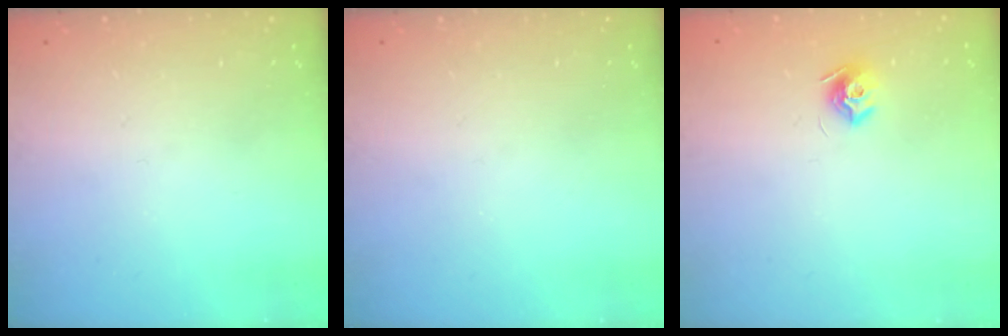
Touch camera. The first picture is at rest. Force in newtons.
{"total": 0.0}
{"total": 7.8, "press": 7.8, "slide": 0.2}